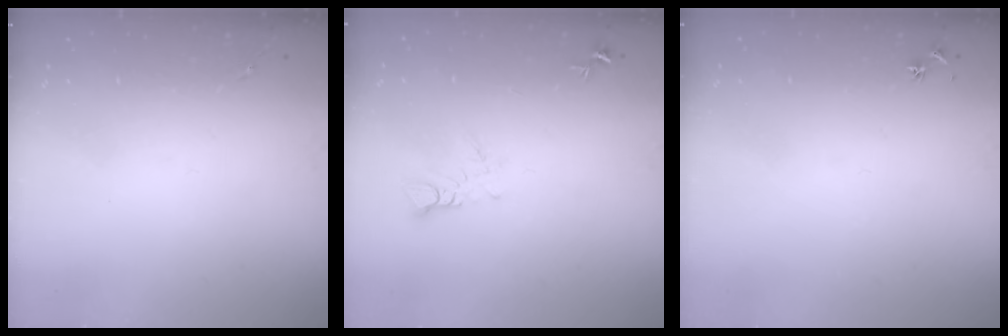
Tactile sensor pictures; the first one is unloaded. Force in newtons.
{"total": 3.5, "press": 3.5, "slide": 0.2}
{"total": 2.9, "press": 2.8, "slide": 0.3}